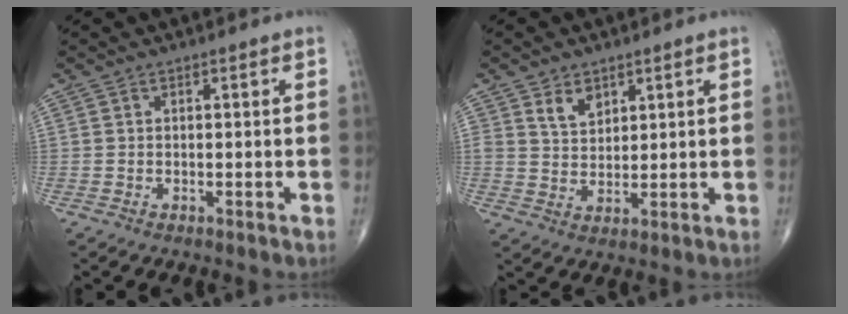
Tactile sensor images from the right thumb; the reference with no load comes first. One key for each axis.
{"total": 4.5, "fx": 2.7, "fy": 2.9, "fz": 2.0, "tx": -0.013, "ty": -0.021, "tz": 0.054}